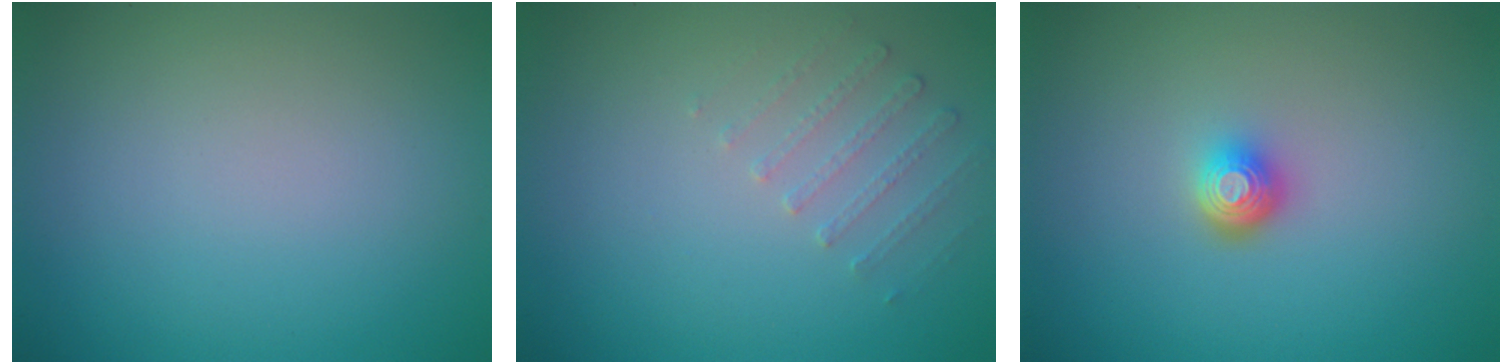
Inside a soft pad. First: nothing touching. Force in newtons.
{"total": 1.3, "press": 0.9, "slide": 1.0}
{"total": 2.1, "press": 1.5, "slide": 1.5}